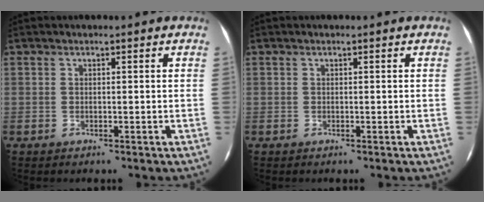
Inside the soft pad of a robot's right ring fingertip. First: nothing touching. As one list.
[{"total": 0.0}]